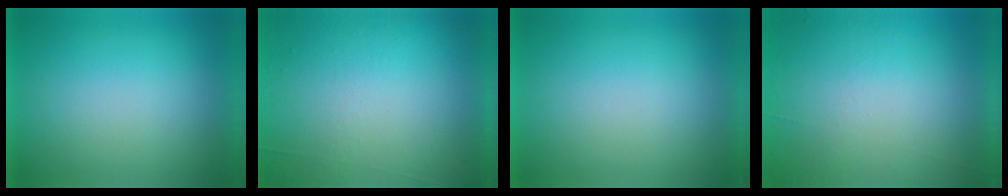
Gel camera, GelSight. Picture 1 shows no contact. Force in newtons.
{"total": 5.8}
{"total": 0.0}
{"total": 4.5}